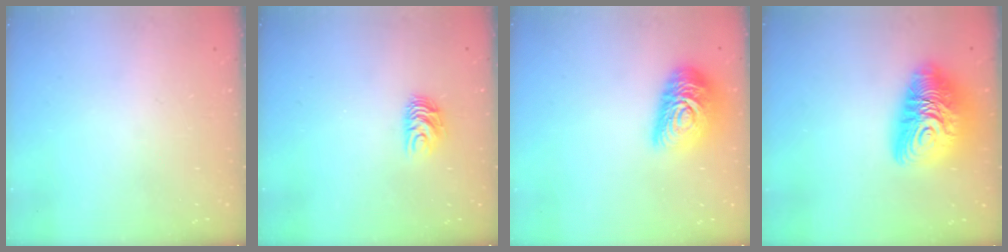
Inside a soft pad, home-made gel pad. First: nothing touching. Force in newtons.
{"total": 6.7, "press": 6.6, "slide": 0.6}
{"total": 16.1, "press": 16.0, "slide": 0.9}
{"total": 16.6, "press": 16.5, "slide": 1.6}